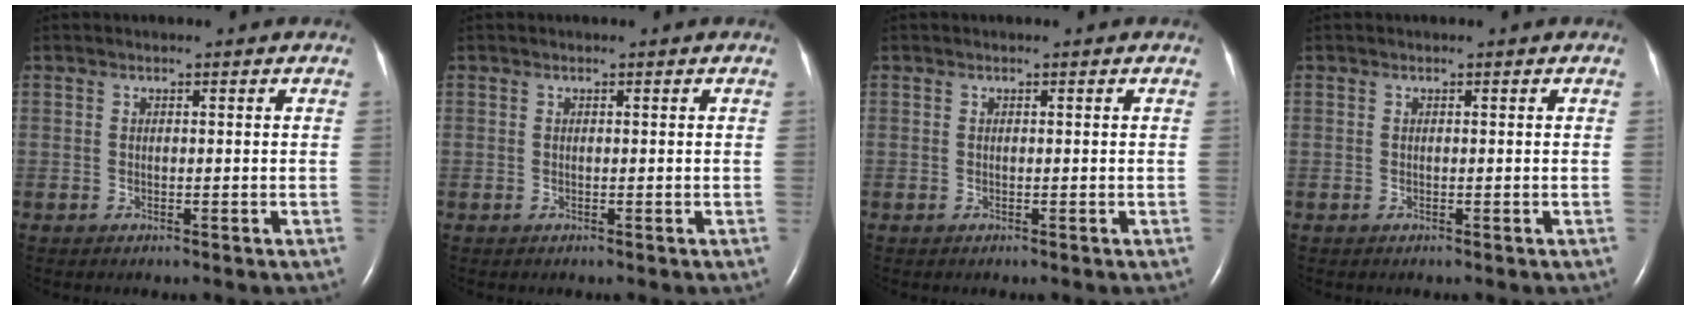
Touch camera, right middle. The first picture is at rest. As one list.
[{"total": 0.0}, {"total": 0.0}, {"total": 0.0}]